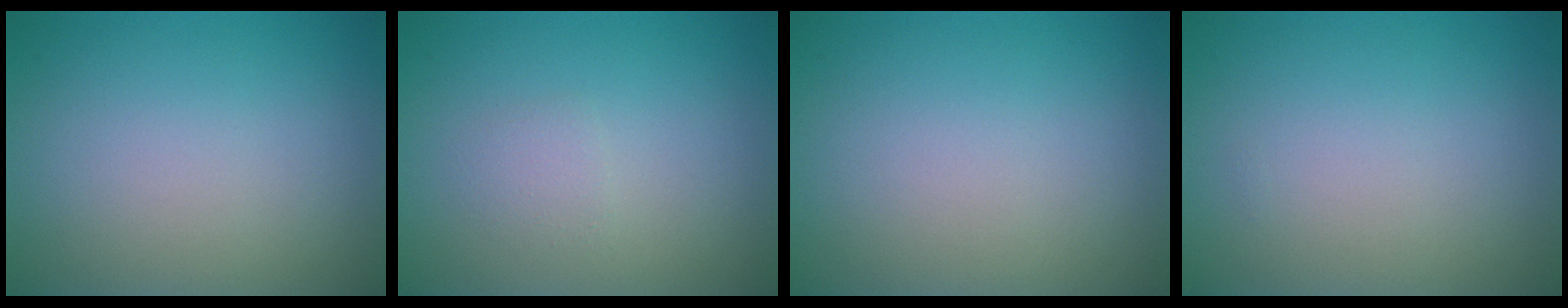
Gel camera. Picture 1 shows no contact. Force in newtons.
{"total": 1.1, "press": 1.0, "slide": 0.1}
{"total": 0.0}
{"total": 0.0}